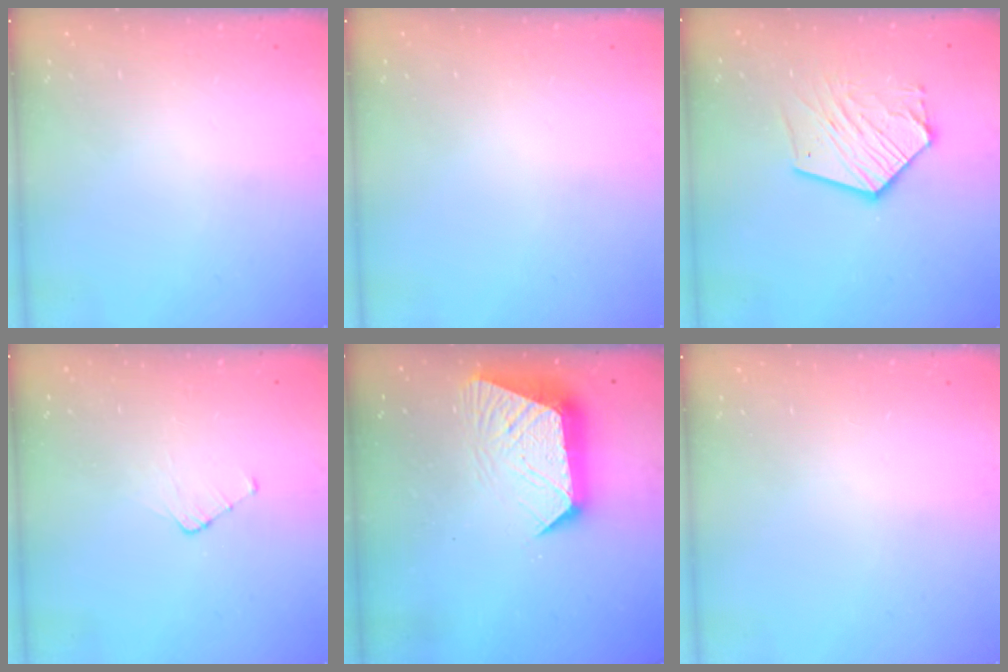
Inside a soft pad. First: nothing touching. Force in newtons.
{"total": 0.0}
{"total": 13.2, "press": 13.1, "slide": 1.4}
{"total": 2.5, "press": 2.5, "slide": 0.3}
{"total": 12.9, "press": 12.9, "slide": 1.1}
{"total": 0.0}